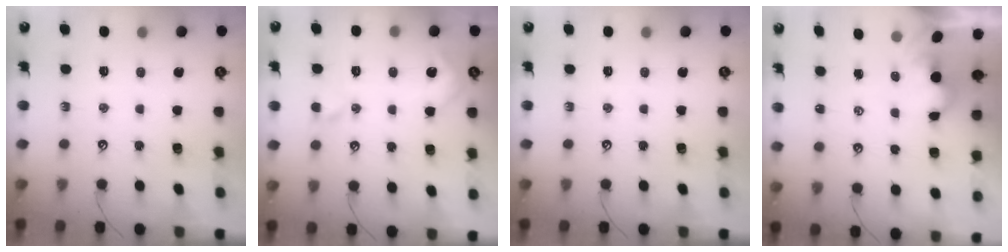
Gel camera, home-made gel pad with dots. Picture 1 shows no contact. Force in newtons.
{"total": 4.7, "press": 4.6, "slide": 0.9}
{"total": 0.0}
{"total": 0.6, "press": 0.5, "slide": 0.3}